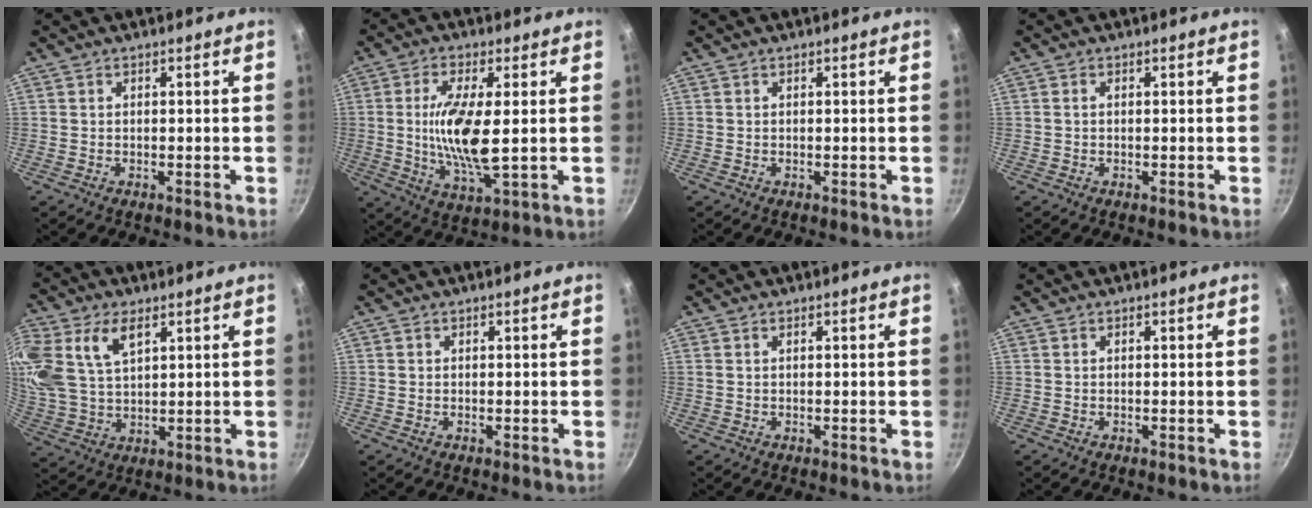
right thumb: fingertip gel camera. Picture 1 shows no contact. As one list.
[{"total": 12.0, "force": [0.6, 3.6, 11.4], "torque": [-0.228, -0.013, 0.012]}, {"total": 0.0}, {"total": 0.6, "force": [0.0, 0.4, 0.4], "torque": [-0.008, 0.004, 0.001]}, {"total": 14.8, "force": [6.3, 9.0, 9.8], "torque": [-0.215, -0.003, 0.131]}, {"total": 0.0}, {"total": 0.0}, {"total": 0.0}]